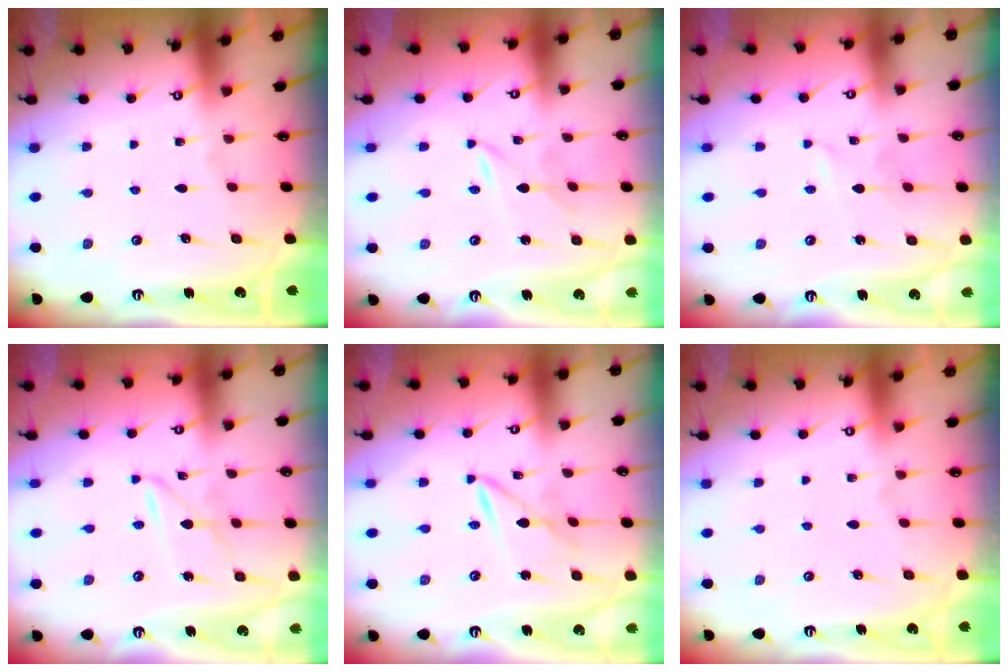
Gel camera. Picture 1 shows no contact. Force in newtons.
{"total": 0.8, "press": 0.8, "slide": 0.2}
{"total": 0.7, "press": 0.7, "slide": 0.1}
{"total": 3.4, "press": 3.4, "slide": 0.3}
{"total": 4.2, "press": 4.2, "slide": 0.4}
{"total": 0.0}